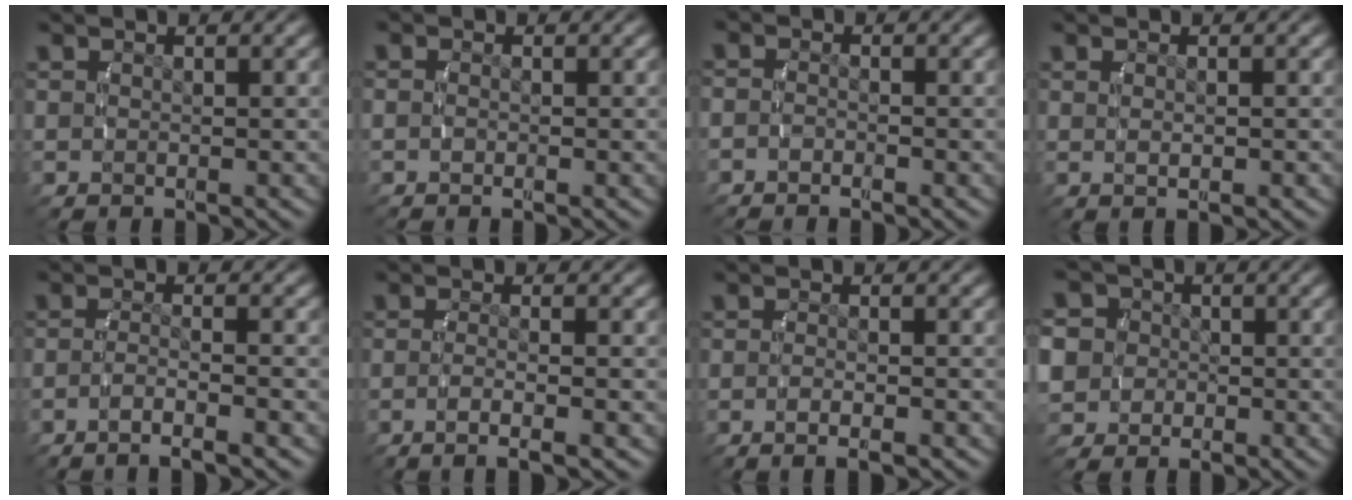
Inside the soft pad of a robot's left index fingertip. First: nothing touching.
{"total": 0.7, "force": [-0.4, 0.5, 0.3], "torque": [-0.013, -0.007, -0.006]}
{"total": 1.6, "force": [-1.1, 1.1, 0.3], "torque": [-0.017, -0.009, -0.020]}
{"total": 1.0, "force": [0.0, -0.4, 0.9], "torque": [-0.020, -0.005, 0.006]}
{"total": 3.3, "force": [-2.5, 0.0, 2.2], "torque": [-0.043, -0.010, -0.038]}
{"total": 3.4, "force": [-2.1, 0.0, 2.7], "torque": [-0.052, -0.009, -0.029]}
{"total": 2.4, "force": [-1.7, 0.2, 1.7], "torque": [-0.032, -0.001, -0.029]}
{"total": 8.5, "force": [-0.1, 7.7, 3.5], "torque": [-0.087, -0.022, -0.009]}